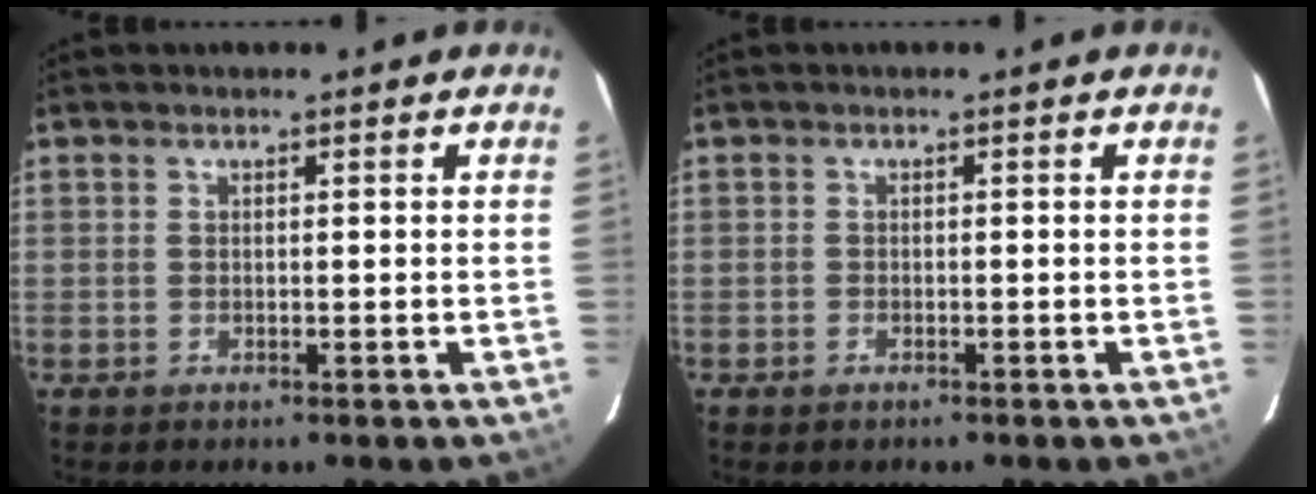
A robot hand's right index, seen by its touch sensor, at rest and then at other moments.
{"total": 1.1, "force": [-0.8, 0.7, 0.2], "torque": [-0.007, 0.001, -0.013]}